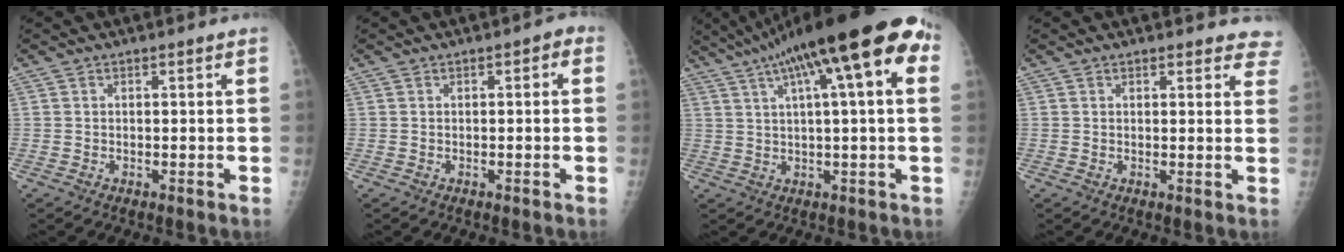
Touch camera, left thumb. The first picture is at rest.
{"total": 1.6, "force": [0.1, 0.8, 1.4], "torque": [-0.010, 0.008, -0.007]}
{"total": 20.7, "force": [8.6, 4.5, 18.3], "torque": [-0.294, 0.035, 0.126]}
{"total": 5.9, "force": [5.2, 2.1, 1.9], "torque": [0.017, -0.017, 0.043]}